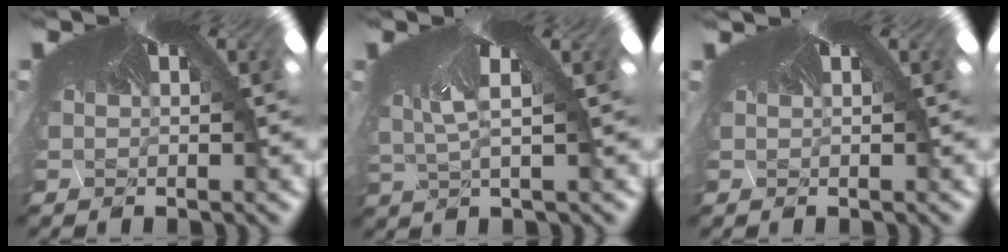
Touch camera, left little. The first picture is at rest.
{"total": 2.2, "force": [-1.9, -1.1, -0.1], "torque": [-0.021, -0.027, -0.006]}
{"total": 0.9, "force": [-0.1, -0.2, -0.8], "torque": [0.013, -0.005, 0.000]}